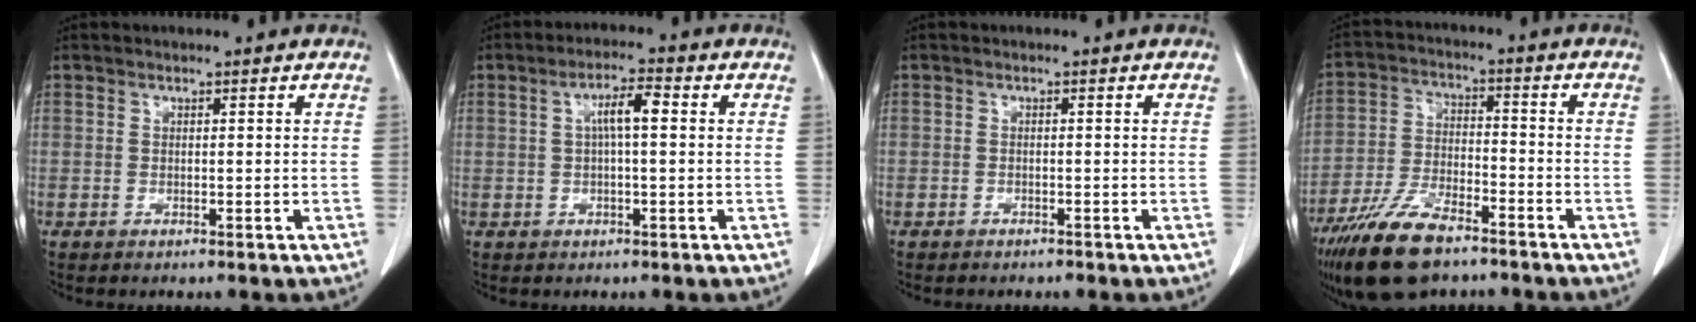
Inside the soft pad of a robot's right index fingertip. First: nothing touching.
{"total": 4.4, "force": [0.7, 0.7, 4.3], "torque": [-0.078, 0.013, 0.009]}
{"total": 0.9, "force": [-0.9, 0.3, 0.0], "torque": [-0.002, 0.001, -0.014]}
{"total": 12.0, "force": [-8.6, 4.2, 7.2], "torque": [-0.144, -0.015, -0.159]}